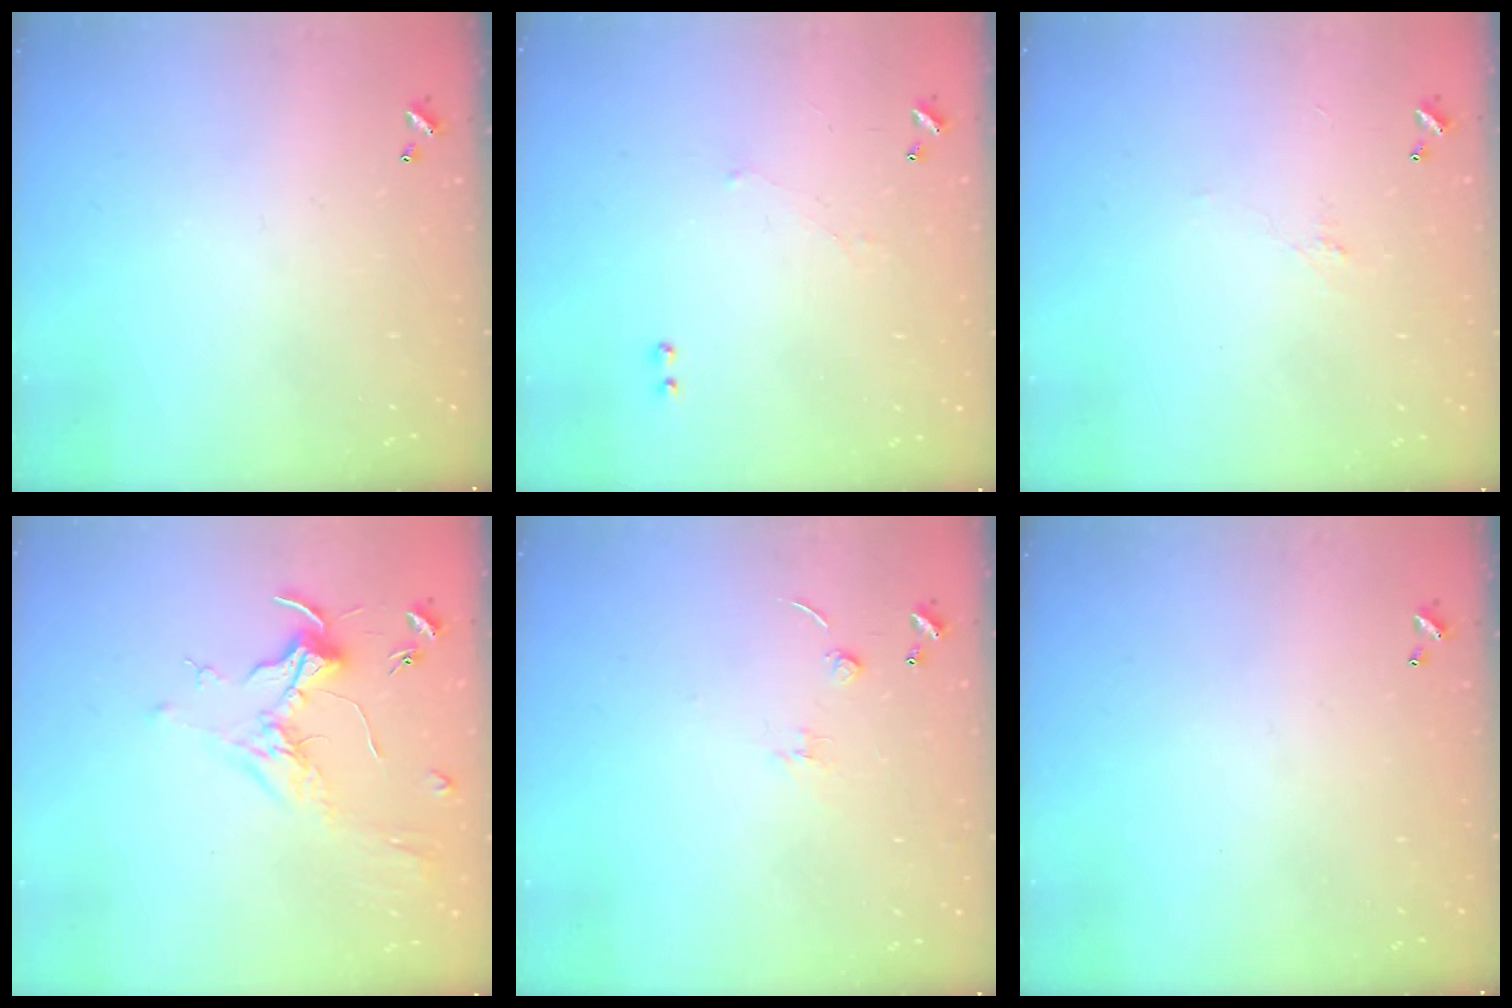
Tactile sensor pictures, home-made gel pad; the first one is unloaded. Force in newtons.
{"total": 0.7, "press": 0.2, "slide": 0.7}
{"total": 0.5, "press": 0.0, "slide": 0.5}
{"total": 1.9, "press": 1.8, "slide": 0.8}
{"total": 1.5, "press": 1.4, "slide": 0.5}
{"total": 0.0}